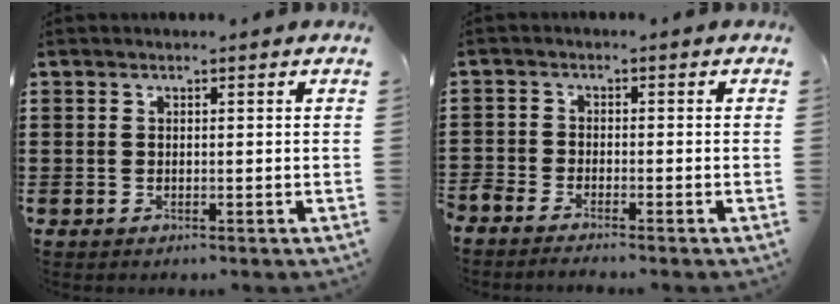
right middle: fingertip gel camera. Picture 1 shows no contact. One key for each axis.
{"total": 1.9, "fx": -1.9, "fy": 0.1, "fz": 0.2, "tx": -0.008, "ty": 0.000, "tz": -0.040}